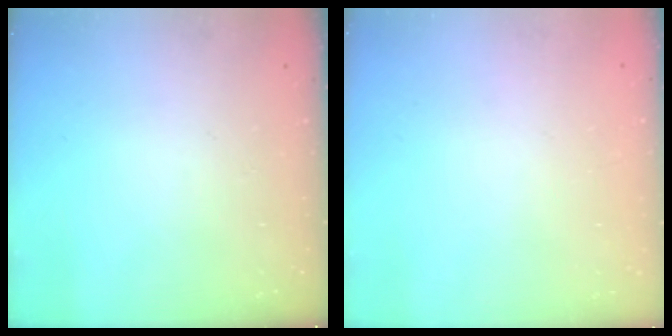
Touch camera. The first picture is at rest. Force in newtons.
{"total": 2.2, "press": 2.2, "slide": 0.1}